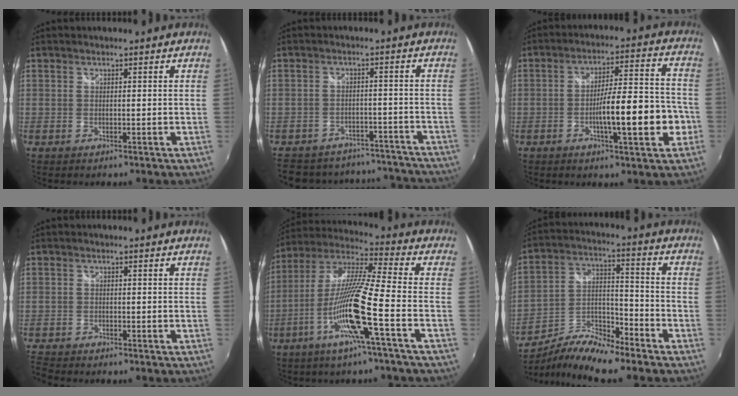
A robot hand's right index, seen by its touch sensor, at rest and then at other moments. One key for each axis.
{"total": 19.9, "fx": -17.3, "fy": 8.3, "fz": 5.3, "tx": -0.118, "ty": 0.055, "tz": -0.206}
{"total": 12.9, "fx": -3.9, "fy": 2.2, "fz": 12.1, "tx": -0.190, "ty": 0.002, "tz": -0.057}
{"total": 3.3, "fx": -3.2, "fy": 0.7, "fz": 0.3, "tx": -0.025, "ty": -0.016, "tz": -0.070}
{"total": 15.8, "fx": -6.8, "fy": -0.7, "fz": 14.3, "tx": -0.263, "ty": -0.023, "tz": -0.134}
{"total": 11.1, "fx": -9.3, "fy": 1.6, "fz": 5.8, "tx": -0.117, "ty": 0.005, "tz": -0.182}